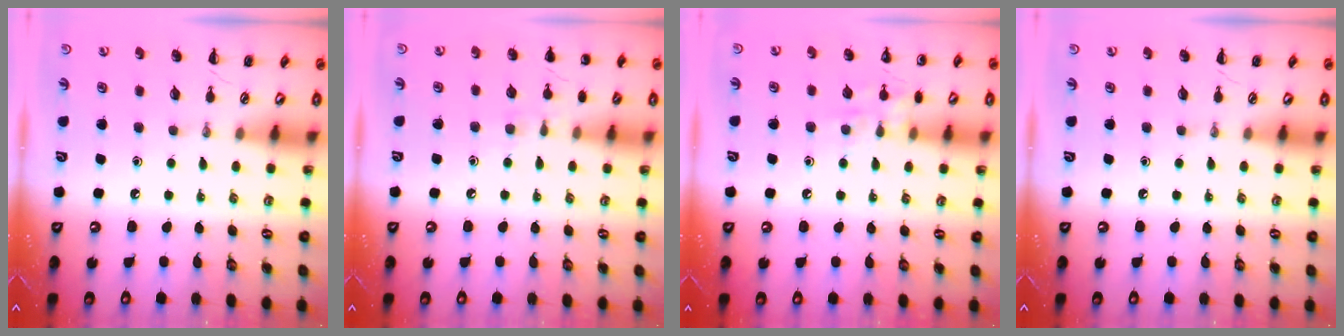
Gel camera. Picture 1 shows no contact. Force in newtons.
{"total": 6.4, "press": 6.1, "slide": 1.8}
{"total": 8.4, "press": 8.3, "slide": 1.1}
{"total": 0.0}